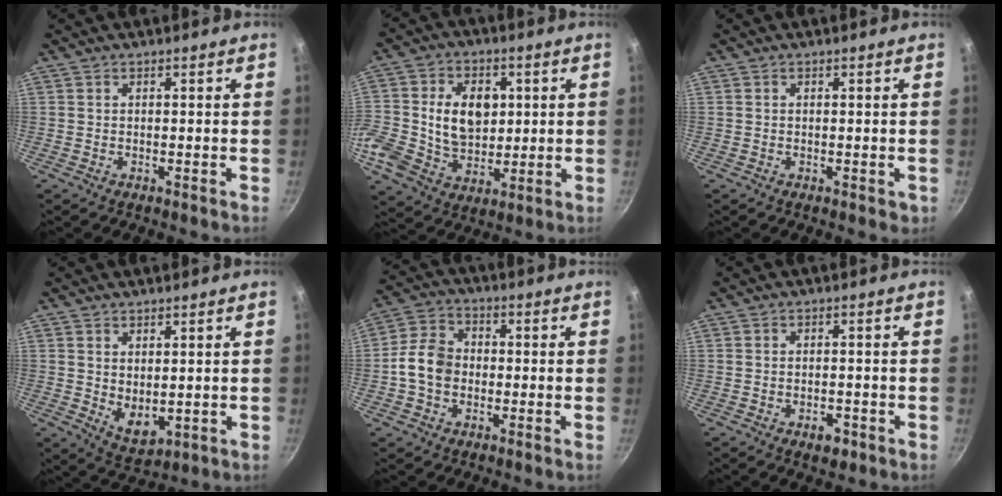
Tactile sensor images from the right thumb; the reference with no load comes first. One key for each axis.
{"total": 17.5, "fx": 1.5, "fy": 13.4, "fz": 11.2, "tx": -0.215, "ty": 0.017, "tz": 0.026}
{"total": 0.9, "fx": -0.1, "fy": 0.6, "fz": 0.7, "tx": -0.006, "ty": 0.000, "tz": 0.000}
{"total": 5.8, "fx": 1.1, "fy": 3.4, "fz": 4.6, "tx": -0.062, "ty": -0.022, "tz": 0.032}
{"total": 8.4, "fx": -1.3, "fy": 6.6, "fz": 5.0, "tx": -0.069, "ty": 0.024, "tz": -0.037}
{"total": 3.1, "fx": -1.6, "fy": 1.6, "fz": 2.1, "tx": -0.024, "ty": 0.011, "tz": -0.019}